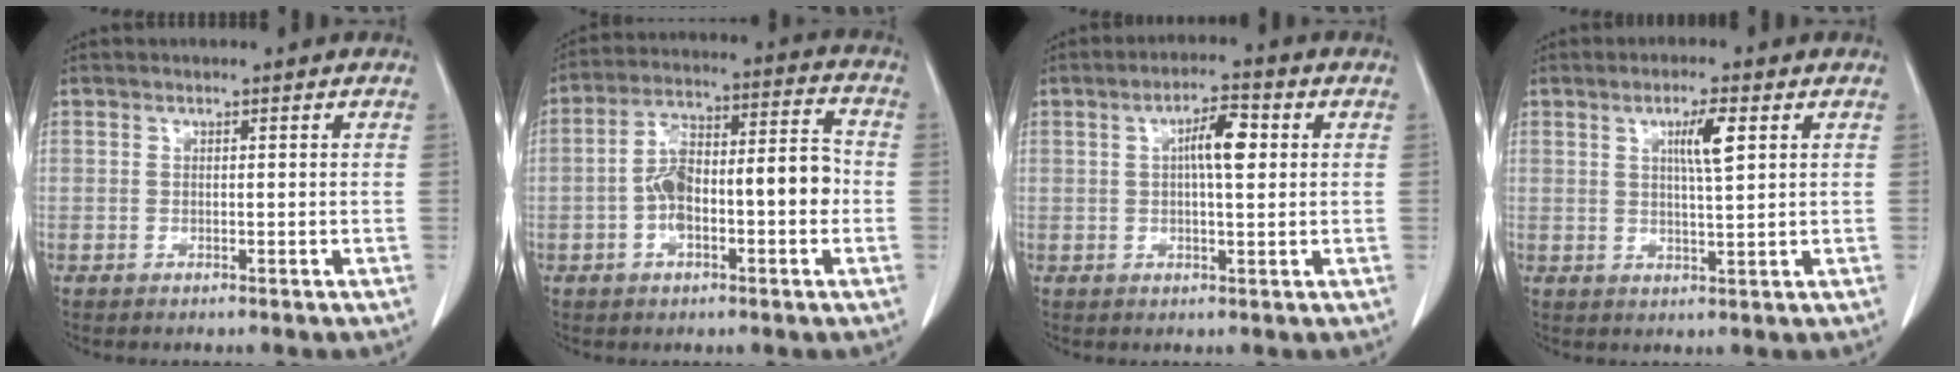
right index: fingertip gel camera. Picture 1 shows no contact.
{"total": 12.6, "force": [-1.9, 4.1, 11.8], "torque": [-0.209, 0.042, -0.031]}
{"total": 5.6, "force": [1.1, 1.3, 5.3], "torque": [-0.094, 0.012, 0.017]}
{"total": 4.8, "force": [1.7, 0.3, 4.4], "torque": [-0.076, -0.001, 0.029]}